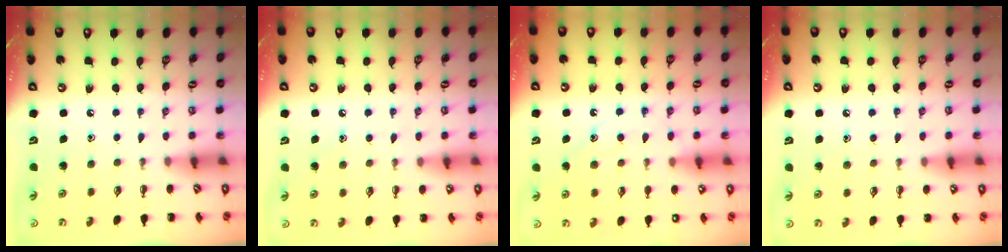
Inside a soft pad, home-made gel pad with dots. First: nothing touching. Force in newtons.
{"total": 8.4, "press": 8.2, "slide": 1.9}
{"total": 13.0, "press": 13.0, "slide": 0.9}
{"total": 6.5, "press": 6.4, "slide": 1.2}